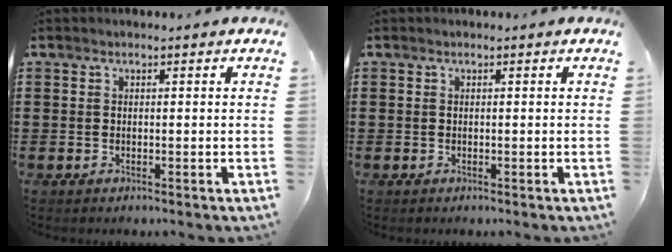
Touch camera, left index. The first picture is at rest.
{"total": 0.0}